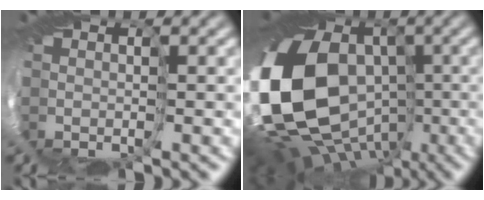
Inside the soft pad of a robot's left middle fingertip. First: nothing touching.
{"total": 16.5, "force": [-2.2, 12.3, 10.7], "torque": [-0.231, -0.013, -0.068]}